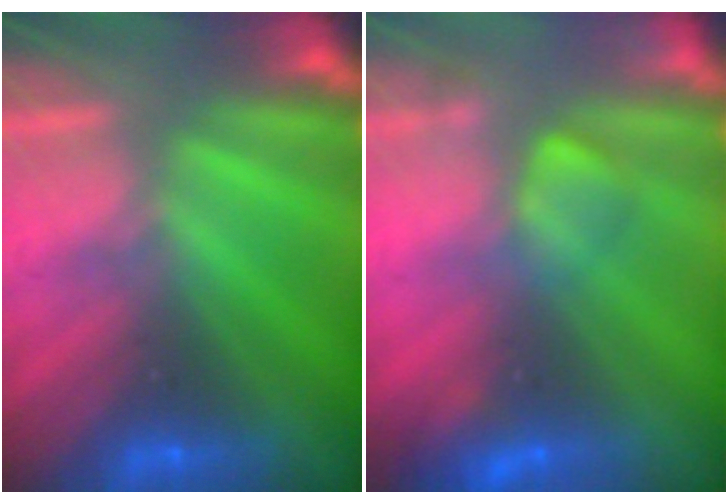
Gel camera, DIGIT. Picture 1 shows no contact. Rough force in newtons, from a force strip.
{"total": 2.4}